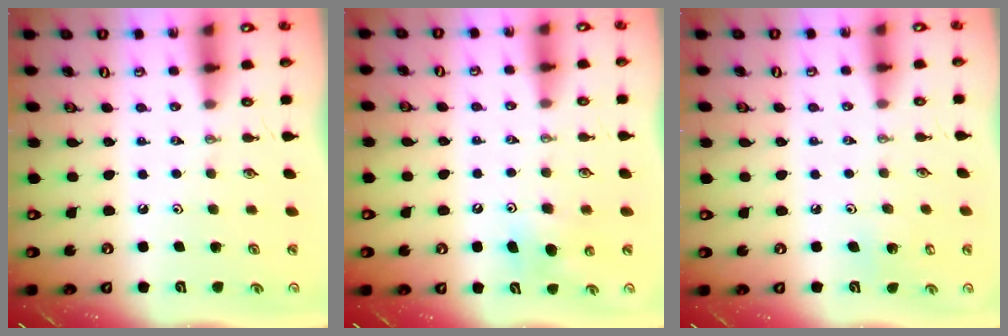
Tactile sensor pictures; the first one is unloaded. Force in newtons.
{"total": 6.4, "press": 6.1, "slide": 2.0}
{"total": 3.8, "press": 3.8, "slide": 0.2}